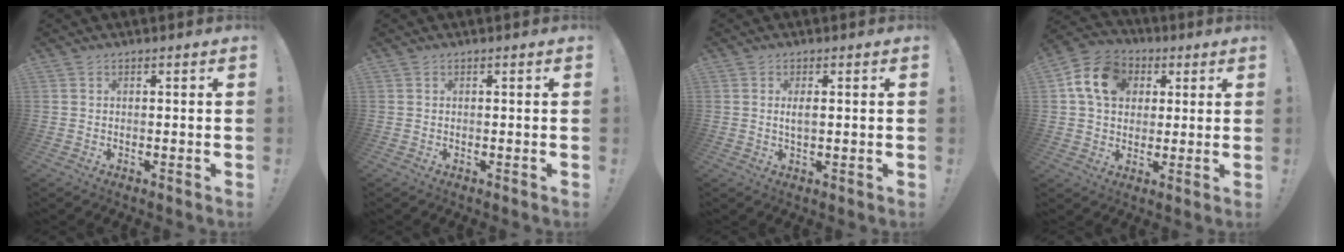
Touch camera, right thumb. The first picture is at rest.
{"total": 0.0}
{"total": 2.4, "force": [0.2, 0.6, 2.3], "torque": [-0.032, -0.005, 0.001]}
{"total": 14.1, "force": [4.2, 11.1, 7.8], "torque": [-0.122, 0.008, 0.086]}